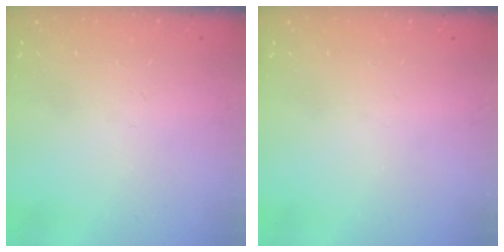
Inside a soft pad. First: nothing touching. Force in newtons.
{"total": 0.0}